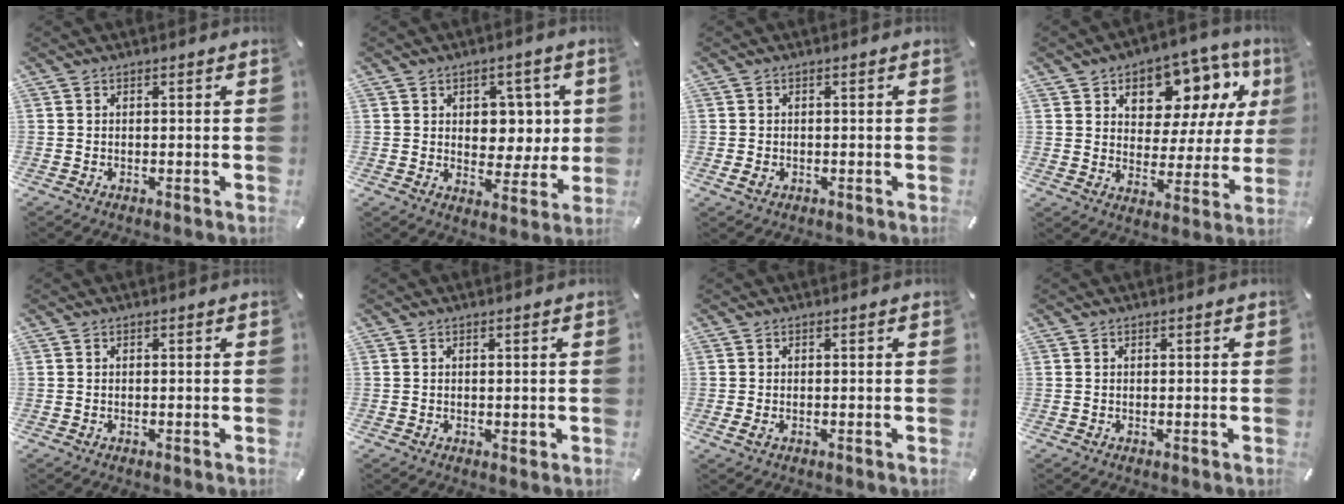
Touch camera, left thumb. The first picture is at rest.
{"total": 7.5, "force": [2.2, 6.2, 3.7], "torque": [-0.038, -0.007, 0.035]}
{"total": 1.6, "force": [-0.6, 1.2, 0.9], "torque": [-0.022, 0.000, -0.012]}
{"total": 12.7, "force": [7.1, 8.7, 6.0], "torque": [-0.092, -0.048, 0.125]}
{"total": 0.0}
{"total": 0.7, "force": [0.3, 0.7, 0.2], "torque": [-0.003, 0.004, 0.004]}
{"total": 1.1, "force": [-0.2, 0.4, 0.9], "torque": [-0.015, 0.001, -0.003]}
{"total": 0.0}